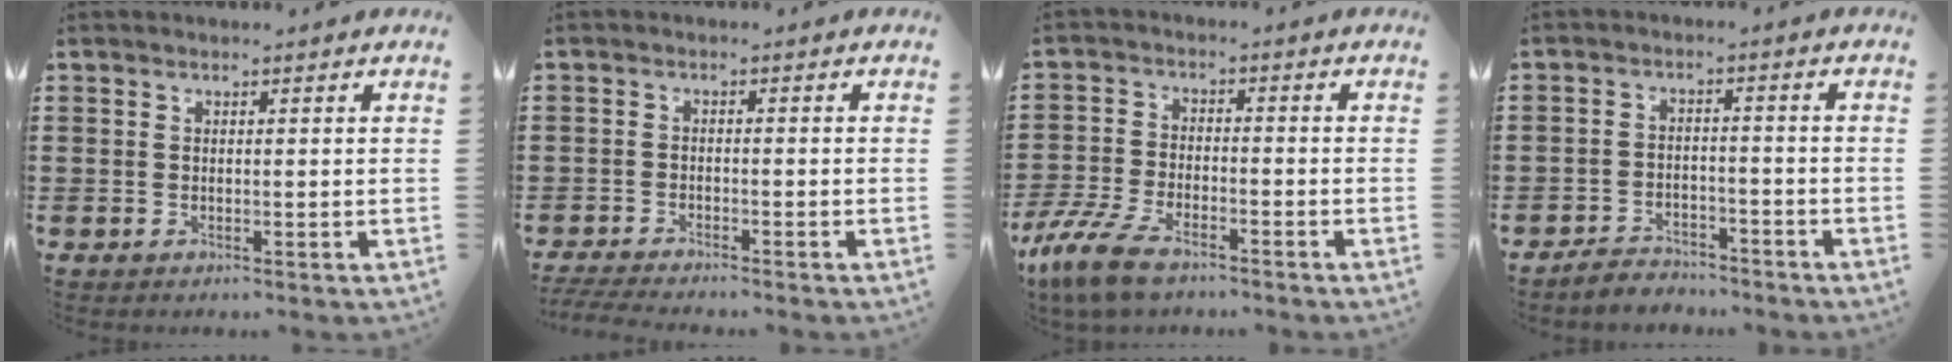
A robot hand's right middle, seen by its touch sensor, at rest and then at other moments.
{"total": 2.6, "force": [-2.5, 0.0, 0.6], "torque": [-0.025, -0.005, -0.057]}
{"total": 7.9, "force": [-5.8, 2.6, 4.6], "torque": [-0.118, -0.001, -0.116]}
{"total": 3.5, "force": [-3.5, 0.6, -0.1], "torque": [-0.006, 0.004, -0.074]}